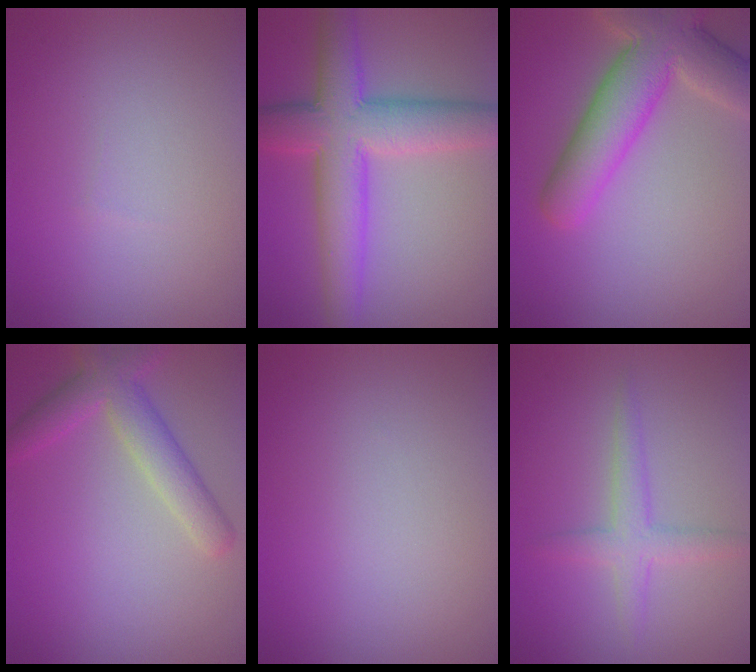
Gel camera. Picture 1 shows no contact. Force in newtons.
{"total": 8.0, "press": 8.0, "slide": 0.3}
{"total": 8.2, "press": 8.2, "slide": 0.6}
{"total": 4.2, "press": 4.2, "slide": 0.2}
{"total": 0.0}
{"total": 2.7, "press": 2.7, "slide": 0.1}